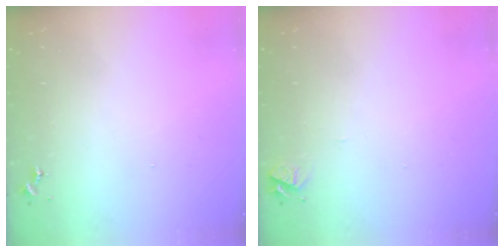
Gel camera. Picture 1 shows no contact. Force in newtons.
{"total": 4.9, "press": 4.9, "slide": 0.5}